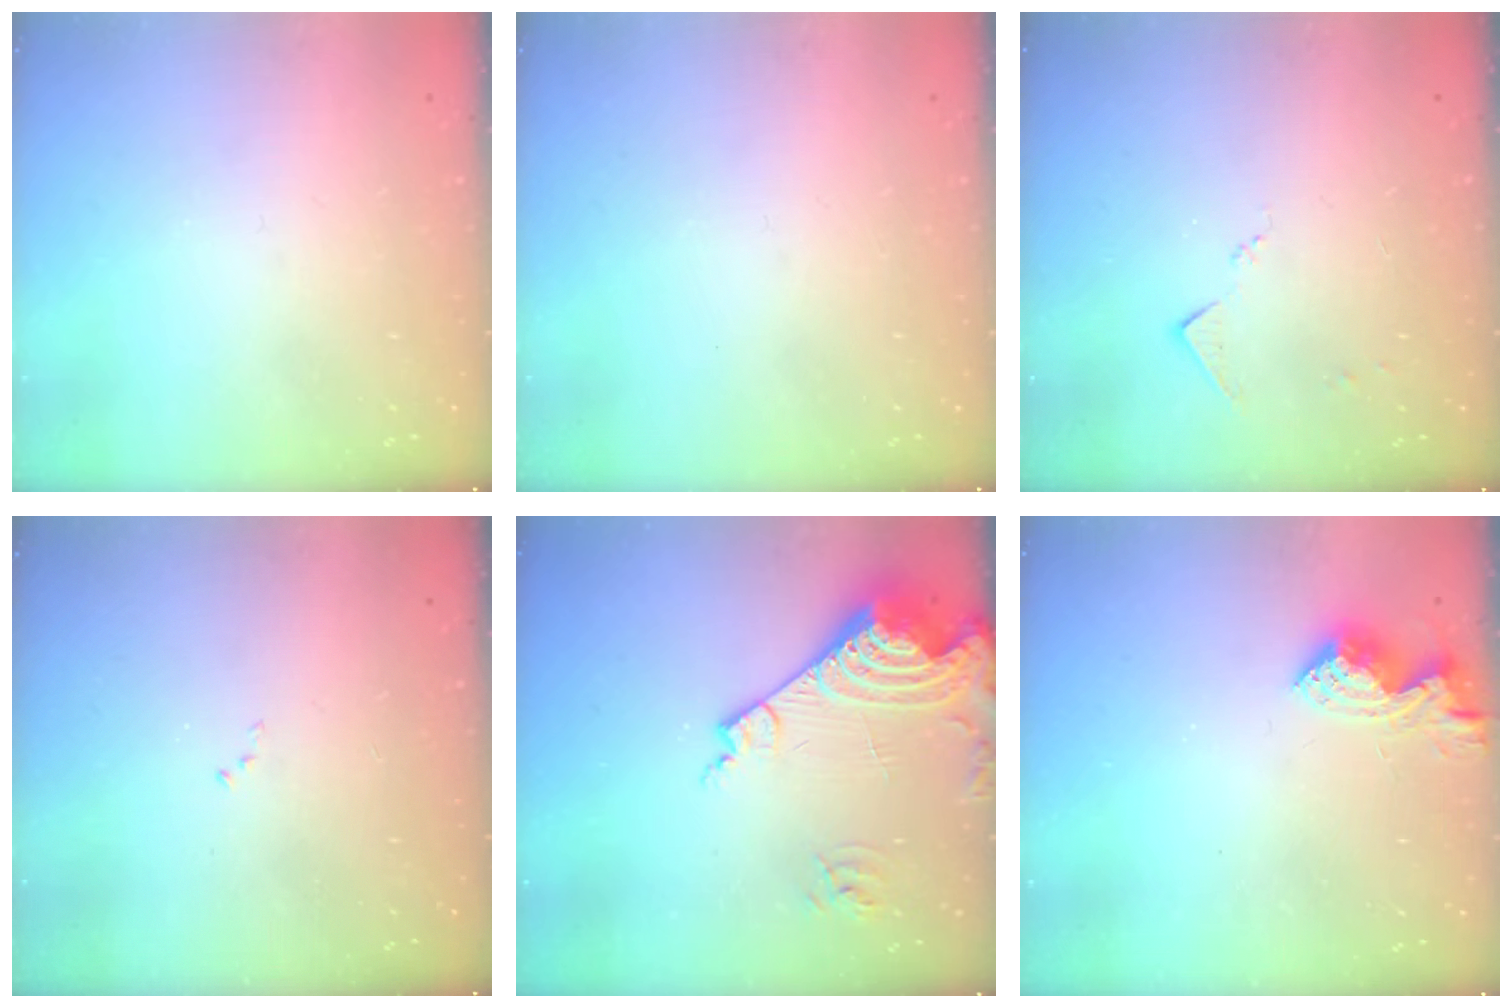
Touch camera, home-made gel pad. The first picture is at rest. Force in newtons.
{"total": 0.0}
{"total": 5.7, "press": 5.7, "slide": 0.7}
{"total": 5.8, "press": 5.8, "slide": 0.8}
{"total": 16.3, "press": 16.2, "slide": 1.9}
{"total": 13.7, "press": 13.6, "slide": 0.9}